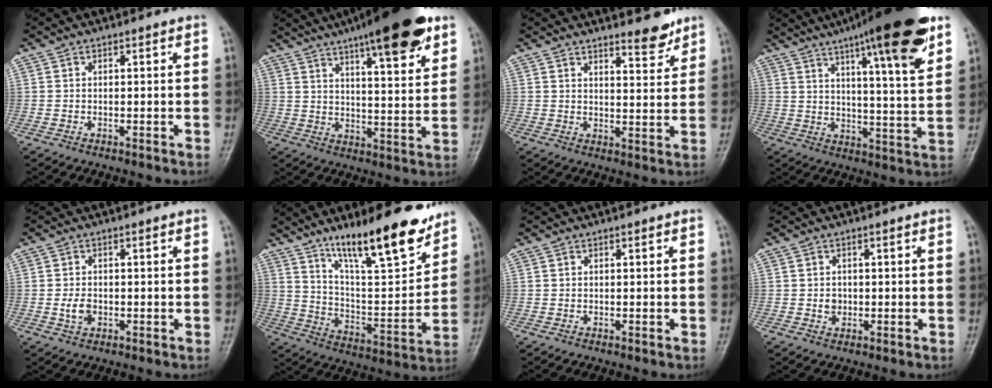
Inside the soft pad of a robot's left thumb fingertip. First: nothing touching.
{"total": 18.7, "force": [11.8, 4.4, 13.8], "torque": [-0.181, -0.042, 0.176]}
{"total": 5.1, "force": [4.3, 1.3, 2.4], "torque": [-0.022, -0.038, 0.064]}
{"total": 21.2, "force": [12.9, 3.3, 16.5], "torque": [-0.225, -0.041, 0.185]}
{"total": 2.6, "force": [-0.5, 1.9, 1.8], "torque": [-0.030, 0.001, -0.009]}
{"total": 19.9, "force": [14.2, 4.8, 13.1], "torque": [-0.172, -0.082, 0.239]}
{"total": 0.0}
{"total": 1.7, "force": [-0.1, 1.5, 0.8], "torque": [-0.005, 0.003, 0.001]}